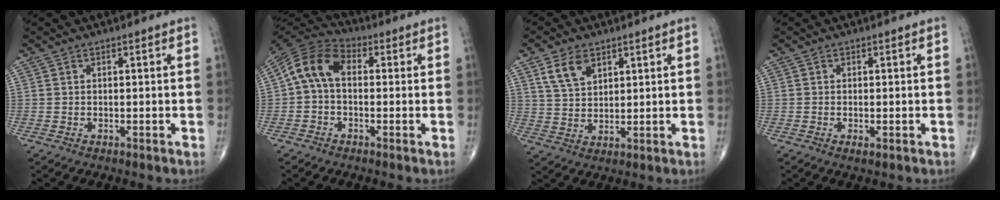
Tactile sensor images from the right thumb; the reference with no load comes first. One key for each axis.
{"total": 9.5, "fx": 0.5, "fy": 6.3, "fz": 7.1, "tx": -0.125, "ty": 0.028, "tz": -0.009}
{"total": 6.5, "fx": 3.5, "fy": 3.9, "fz": 3.8, "tx": -0.058, "ty": -0.015, "tz": 0.072}
{"total": 1.3, "fx": -0.5, "fy": 0.5, "fz": 1.1, "tx": -0.022, "ty": -0.004, "tz": -0.008}